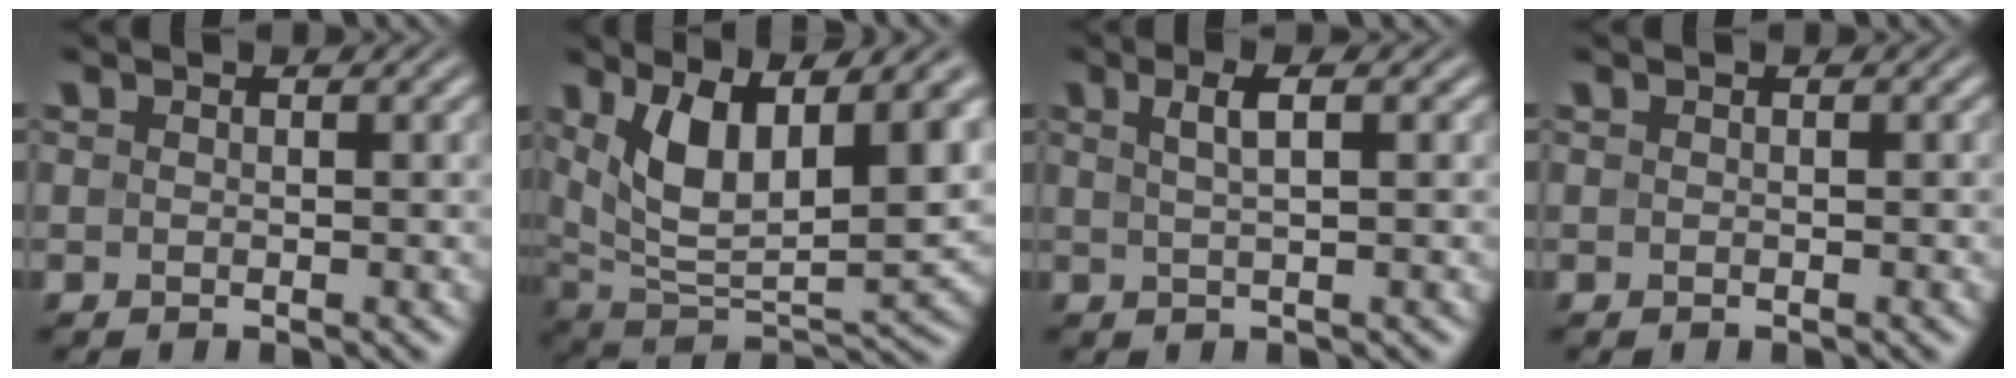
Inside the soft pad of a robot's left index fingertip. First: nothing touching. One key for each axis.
{"total": 10.5, "fx": 3.3, "fy": 4.4, "fz": 8.9, "tx": -0.170, "ty": -0.014, "tz": 0.061}
{"total": 2.8, "fx": 0.9, "fy": 0.8, "fz": 2.5, "tx": -0.034, "ty": 0.007, "tz": 0.012}
{"total": 0.0}